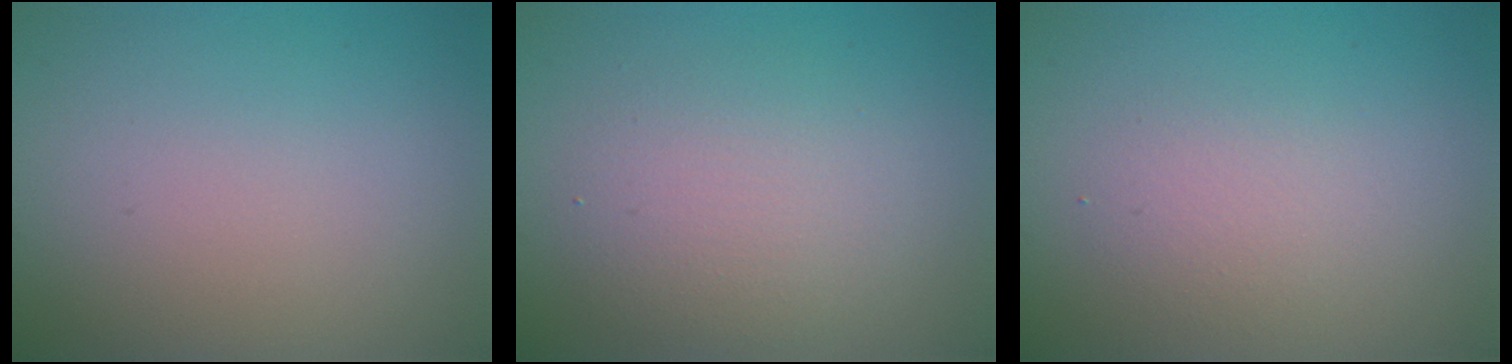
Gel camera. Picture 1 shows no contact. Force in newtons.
{"total": 3.9, "press": 3.9, "slide": 0.0}
{"total": 1.9, "press": 1.9, "slide": 0.2}